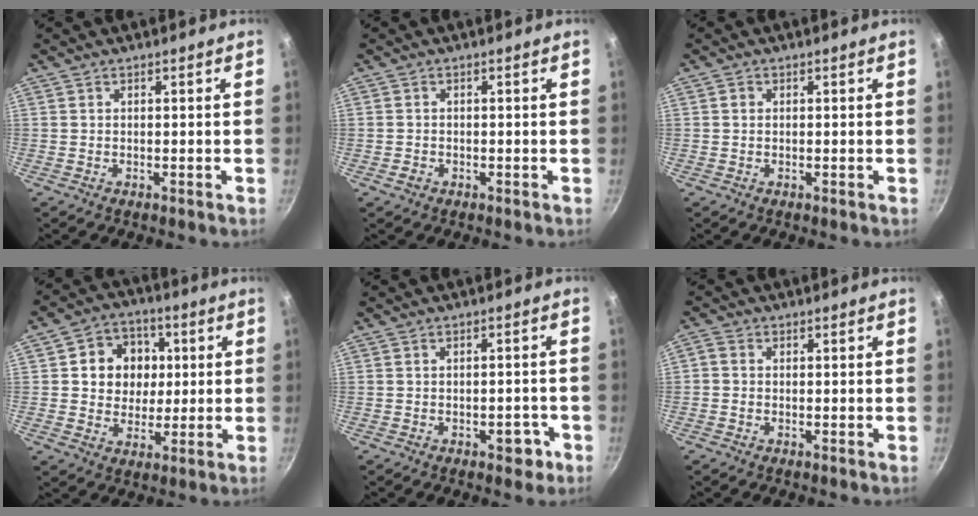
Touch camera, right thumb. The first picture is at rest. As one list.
[{"total": 1.5, "force": [-0.7, 1.2, 0.6], "torque": [-0.008, 0.004, -0.011]}, {"total": 1.0, "force": [0.2, 0.8, 0.4], "torque": [-0.007, 0.004, 0.002]}, {"total": 11.2, "force": [1.9, 9.8, 5.1], "torque": [-0.041, 0.003, 0.025]}, {"total": 3.7, "force": [-1.9, 2.1, 2.4], "torque": [-0.013, 0.017, -0.016]}, {"total": 1.7, "force": [-0.5, 1.4, 0.9], "torque": [-0.019, 0.006, -0.016]}]